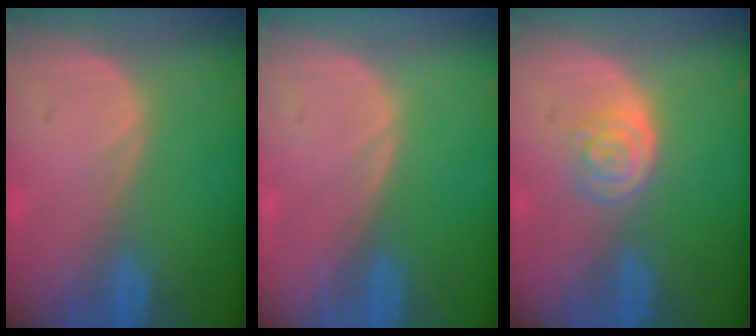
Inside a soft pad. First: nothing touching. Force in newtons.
{"total": 0.0}
{"total": 3.4, "press": 3.3, "slide": 0.9}